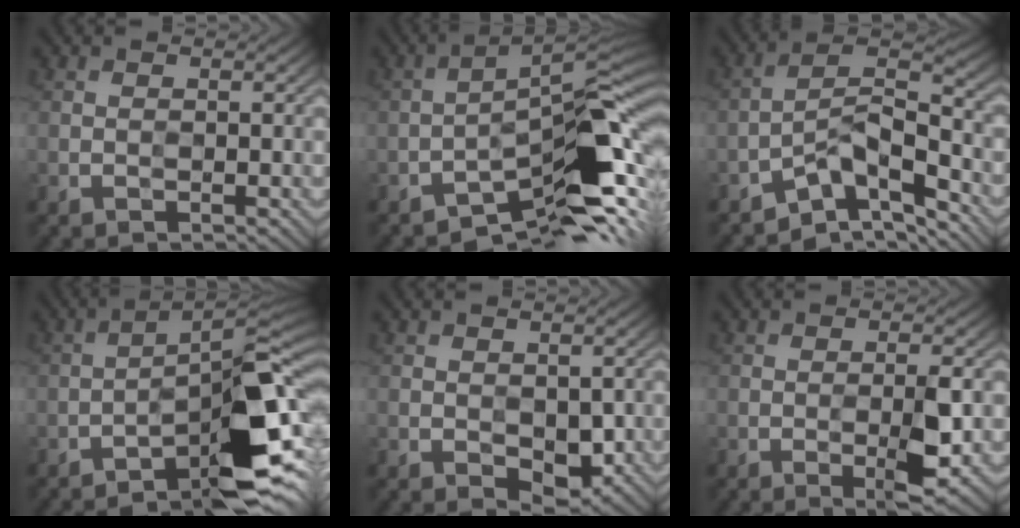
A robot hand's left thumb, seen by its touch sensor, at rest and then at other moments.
{"total": 8.9, "force": [-6.3, 1.9, 5.9], "torque": [-0.075, 0.015, -0.108]}
{"total": 6.6, "force": [-5.5, 1.6, 3.2], "torque": [-0.047, 0.013, -0.106]}
{"total": 10.0, "force": [-6.3, 1.4, 7.7], "torque": [-0.106, 0.018, -0.099]}
{"total": 2.7, "force": [-0.7, 1.8, 1.8], "torque": [-0.029, -0.002, -0.007]}
{"total": 3.5, "force": [-1.2, 0.3, 3.3], "torque": [-0.053, 0.004, -0.015]}